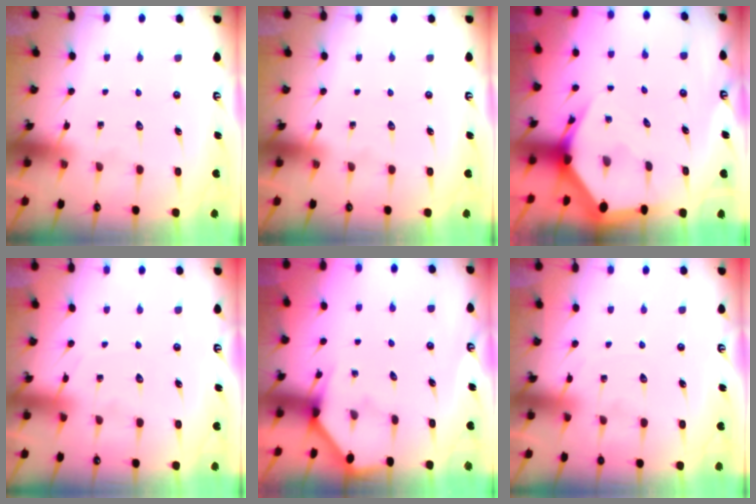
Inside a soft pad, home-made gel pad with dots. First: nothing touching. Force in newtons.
{"total": 0.0}
{"total": 3.9, "press": 3.9, "slide": 0.4}
{"total": 3.9, "press": 3.9, "slide": 0.5}
{"total": 1.9, "press": 1.9, "slide": 0.1}
{"total": 4.0, "press": 4.0, "slide": 0.5}